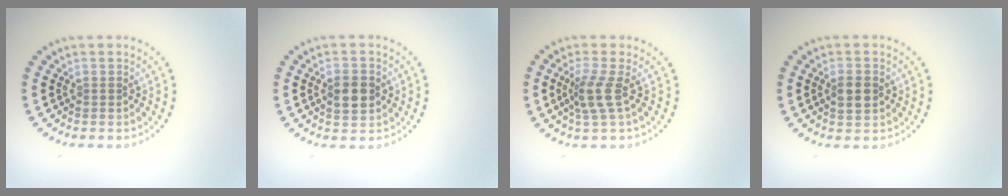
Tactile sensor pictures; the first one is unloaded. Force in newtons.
{"total": 3.0, "press": 3.0, "slide": 0.1}
{"total": 2.5, "press": 1.9, "slide": 1.7}
{"total": 2.2, "press": 2.2, "slide": 0.2}